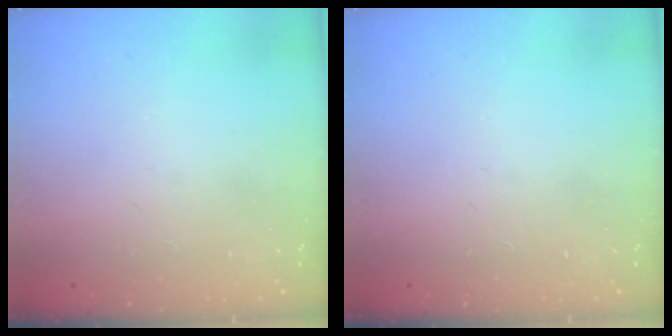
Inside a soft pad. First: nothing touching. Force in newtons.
{"total": 0.0}